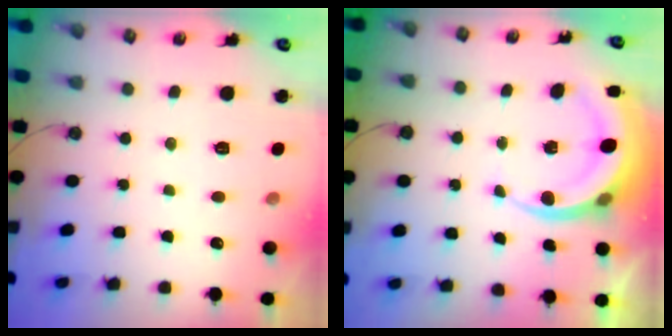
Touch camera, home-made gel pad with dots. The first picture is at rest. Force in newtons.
{"total": 7.2, "press": 7.1, "slide": 1.3}